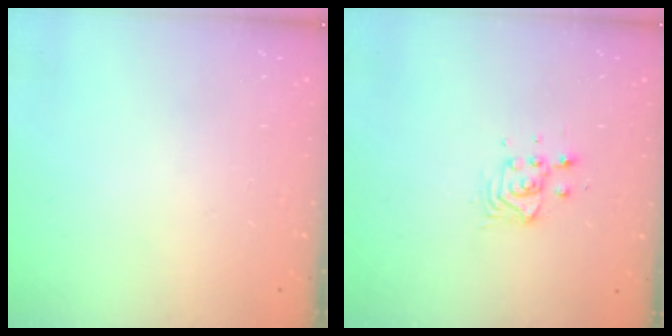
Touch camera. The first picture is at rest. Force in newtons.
{"total": 3.9, "press": 3.8, "slide": 0.6}